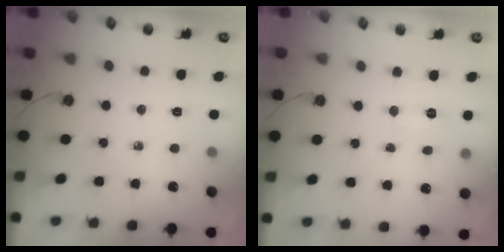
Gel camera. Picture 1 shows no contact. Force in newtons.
{"total": 3.9, "press": 3.9, "slide": 0.5}